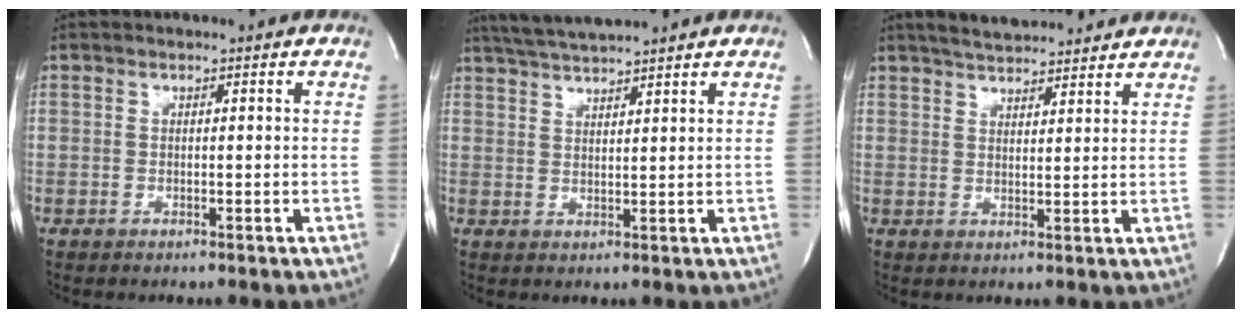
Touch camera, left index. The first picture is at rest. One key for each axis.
{"total": 6.4, "fx": 5.8, "fy": -0.8, "fz": 2.5, "tx": -0.051, "ty": 0.017, "tz": 0.104}
{"total": 9.2, "fx": 8.4, "fy": 1.8, "fz": 3.5, "tx": -0.055, "ty": 0.014, "tz": 0.119}